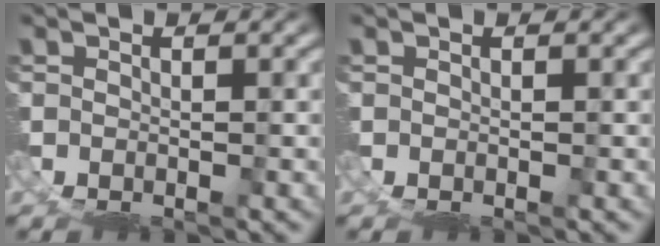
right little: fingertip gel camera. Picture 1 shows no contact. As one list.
[{"total": 0.0}]